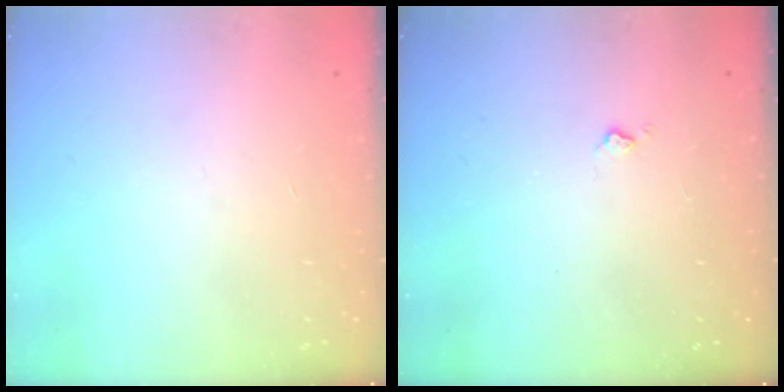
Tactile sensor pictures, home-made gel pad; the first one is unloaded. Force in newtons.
{"total": 3.3, "press": 3.3, "slide": 0.6}